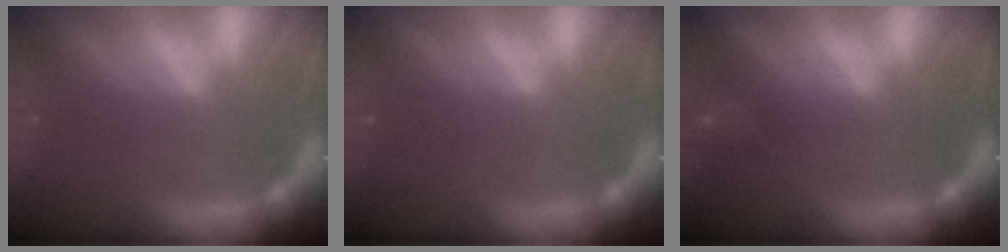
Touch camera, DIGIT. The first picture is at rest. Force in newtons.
{"total": 0.0}
{"total": 2.9}